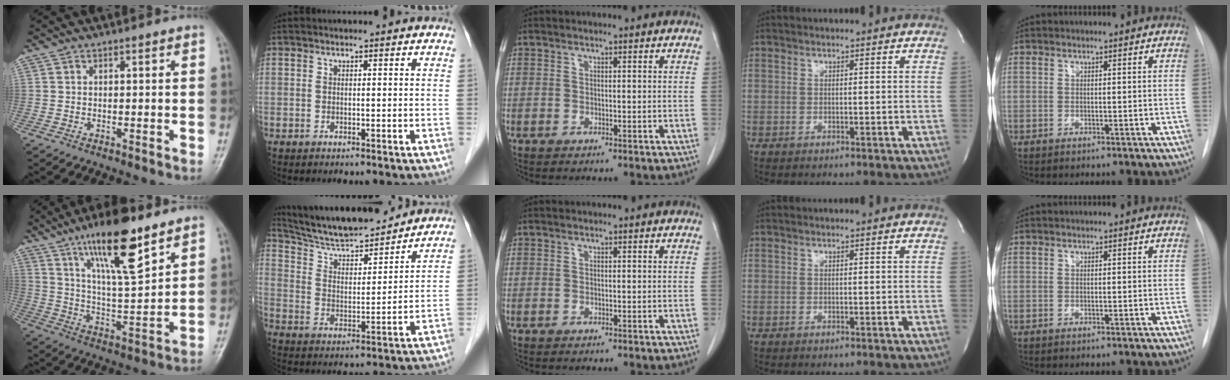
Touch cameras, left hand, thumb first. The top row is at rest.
{"thumb": {"total": 16.5, "force": [10.3, 4.2, 12.2], "torque": [-0.190, -0.055, 0.186]}, "index": {"total": 15.7, "force": [14.6, 2.0, 5.4], "torque": [-0.098, 0.006, 0.246]}}